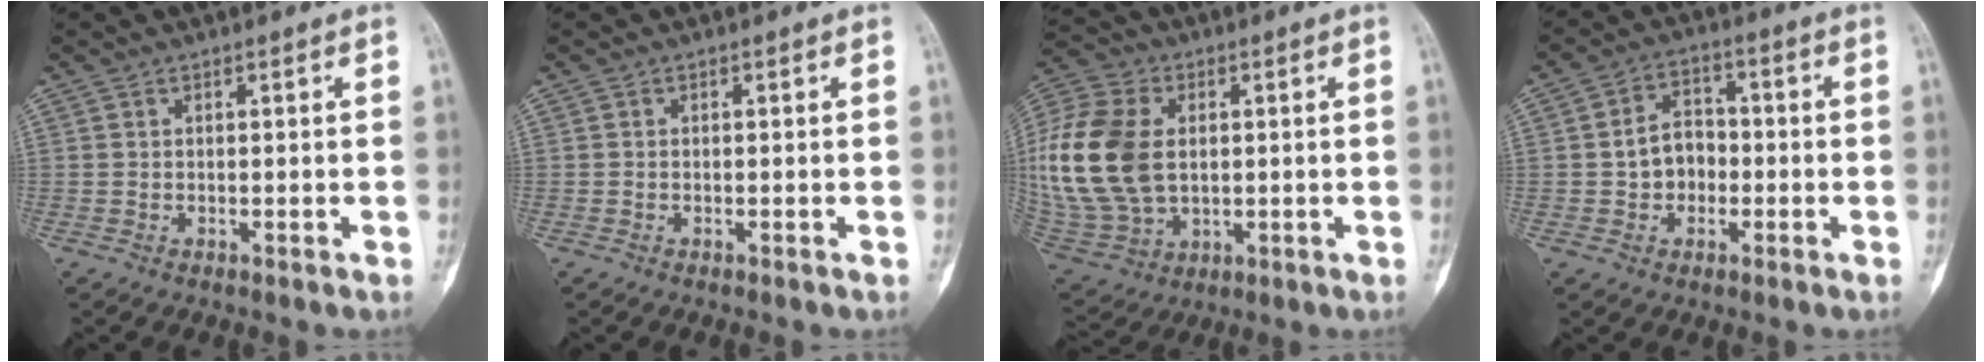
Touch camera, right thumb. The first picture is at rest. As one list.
[{"total": 0.0}, {"total": 23.2, "force": [1.7, 15.8, 16.9], "torque": [-0.378, -0.007, 0.046]}, {"total": 6.9, "force": [-1.0, 5.5, 4.0], "torque": [-0.037, 0.022, -0.026]}]